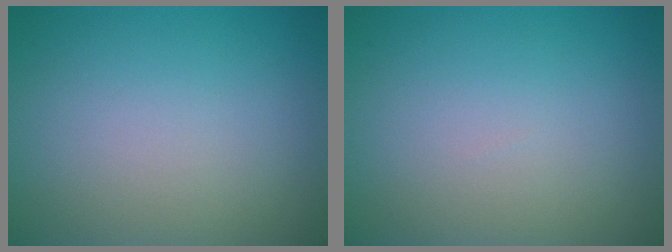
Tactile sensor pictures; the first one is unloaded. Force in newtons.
{"total": 0.0}